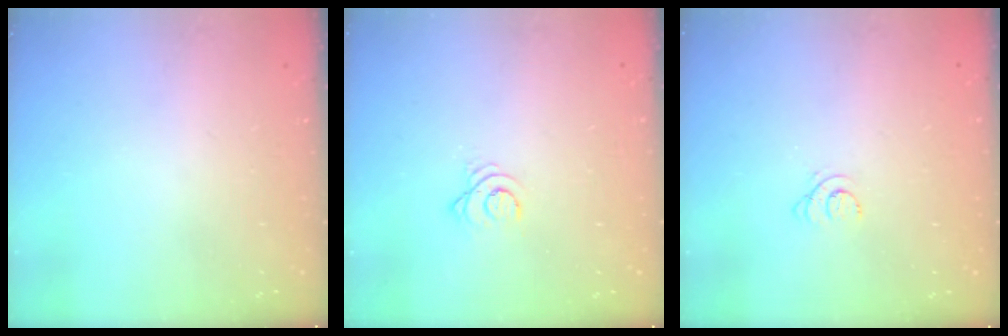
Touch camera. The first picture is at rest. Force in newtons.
{"total": 2.9, "press": 2.9, "slide": 0.4}
{"total": 3.6, "press": 3.6, "slide": 0.5}